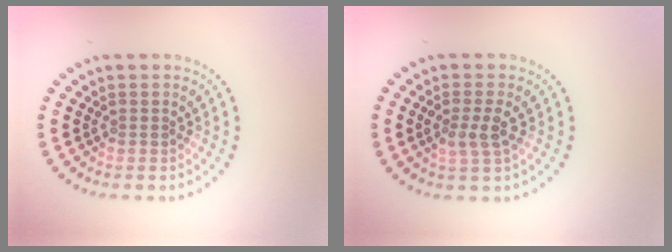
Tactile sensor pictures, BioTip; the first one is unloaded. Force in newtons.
{"total": 2.1, "press": 1.9, "slide": 0.8}